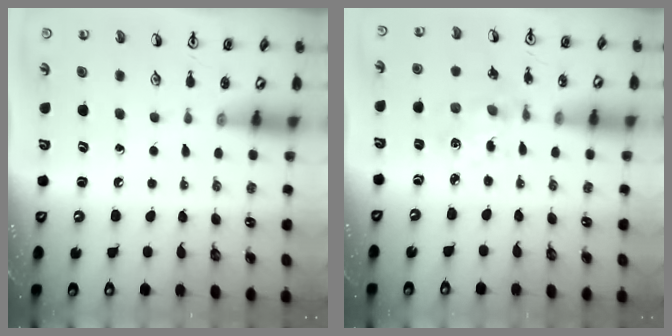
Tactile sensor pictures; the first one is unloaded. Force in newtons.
{"total": 1.9, "press": 1.9, "slide": 0.3}